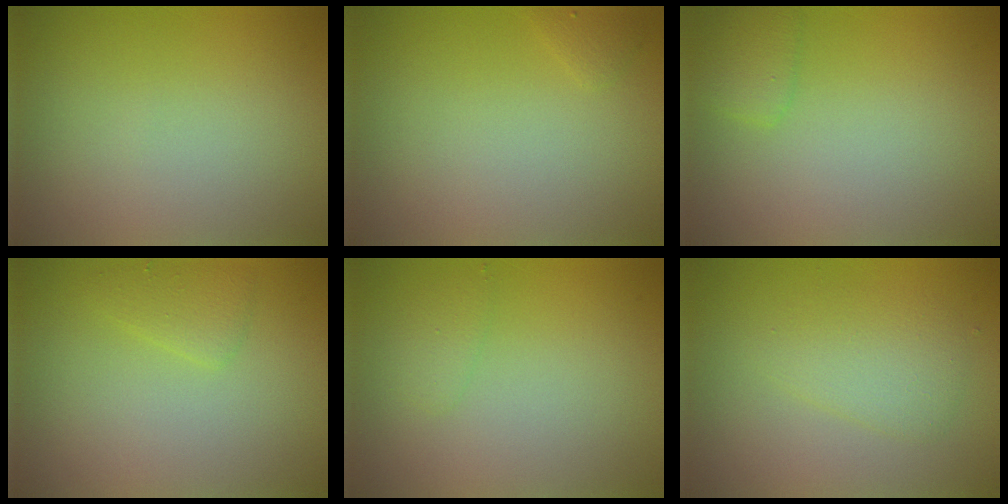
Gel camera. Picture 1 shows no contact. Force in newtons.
{"total": 0.6, "press": 0.6, "slide": 0.1}
{"total": 1.6, "press": 1.6, "slide": 0.1}
{"total": 1.6, "press": 1.6, "slide": 0.1}
{"total": 1.0, "press": 0.9, "slide": 0.1}
{"total": 2.6, "press": 2.6, "slide": 0.1}